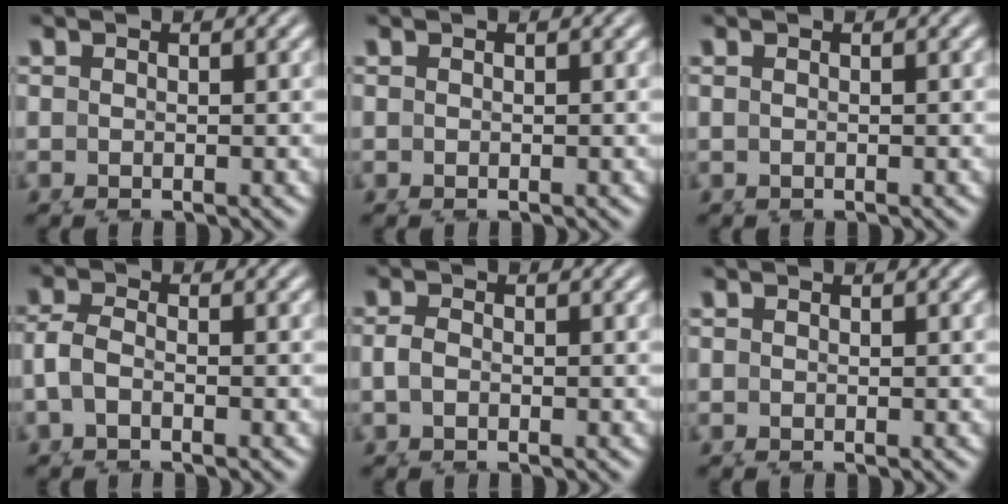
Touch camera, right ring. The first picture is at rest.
{"total": 0.0}
{"total": 0.5, "force": [0.3, -0.5, 0.0], "torque": [0.001, 0.003, 0.004]}
{"total": 3.2, "force": [-0.2, 2.5, 2.0], "torque": [-0.065, -0.021, 0.005]}
{"total": 1.0, "force": [0.0, 0.7, 0.8], "torque": [-0.024, -0.008, 0.005]}
{"total": 0.0}